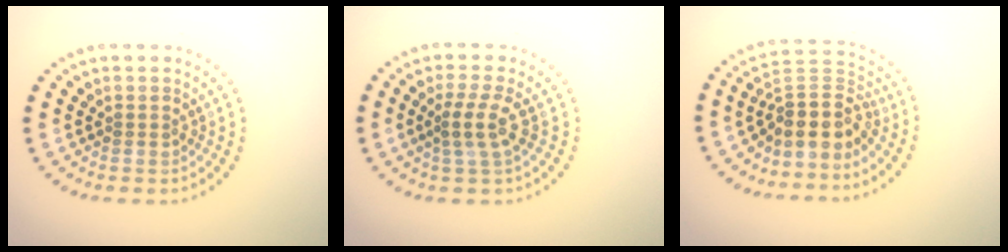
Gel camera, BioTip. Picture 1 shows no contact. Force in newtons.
{"total": 2.4, "press": 1.9, "slide": 1.6}
{"total": 4.2, "press": 3.4, "slide": 2.5}